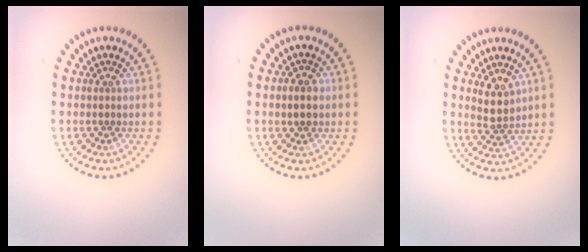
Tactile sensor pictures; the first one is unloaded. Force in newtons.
{"total": 1.5, "press": 1.5, "slide": 0.2}
{"total": 2.5, "press": 2.1, "slide": 1.3}